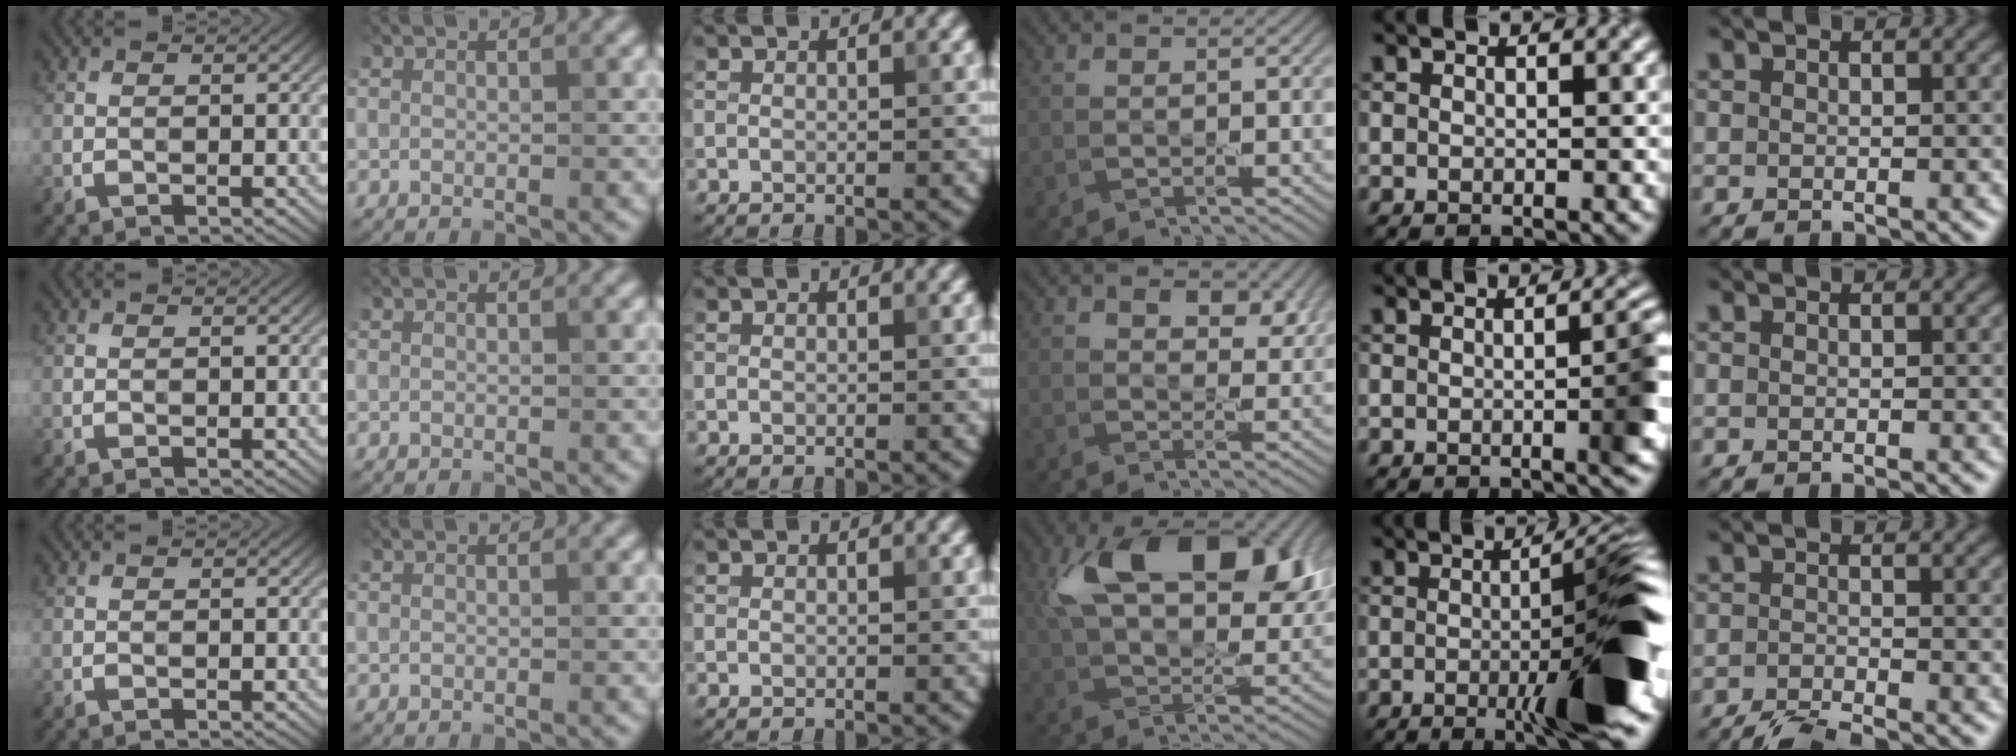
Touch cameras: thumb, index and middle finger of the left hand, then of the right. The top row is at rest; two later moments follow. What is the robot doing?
{"motion": "squeeze", "object": "paper clamp"}